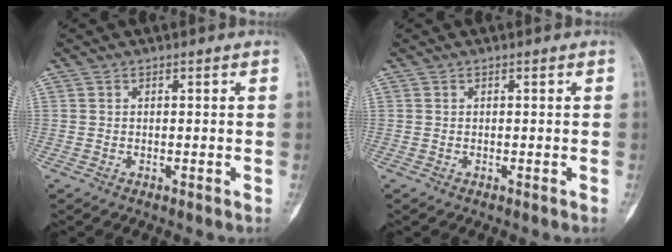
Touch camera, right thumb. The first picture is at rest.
{"total": 0.0}